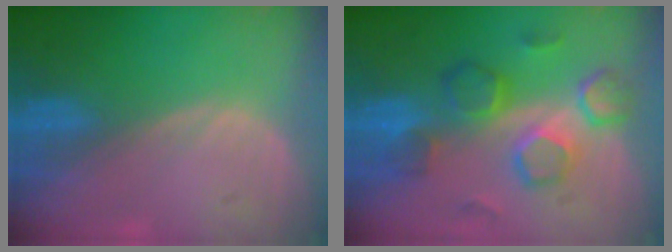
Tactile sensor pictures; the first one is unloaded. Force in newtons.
{"total": 8.5, "press": 8.4, "slide": 1.4}